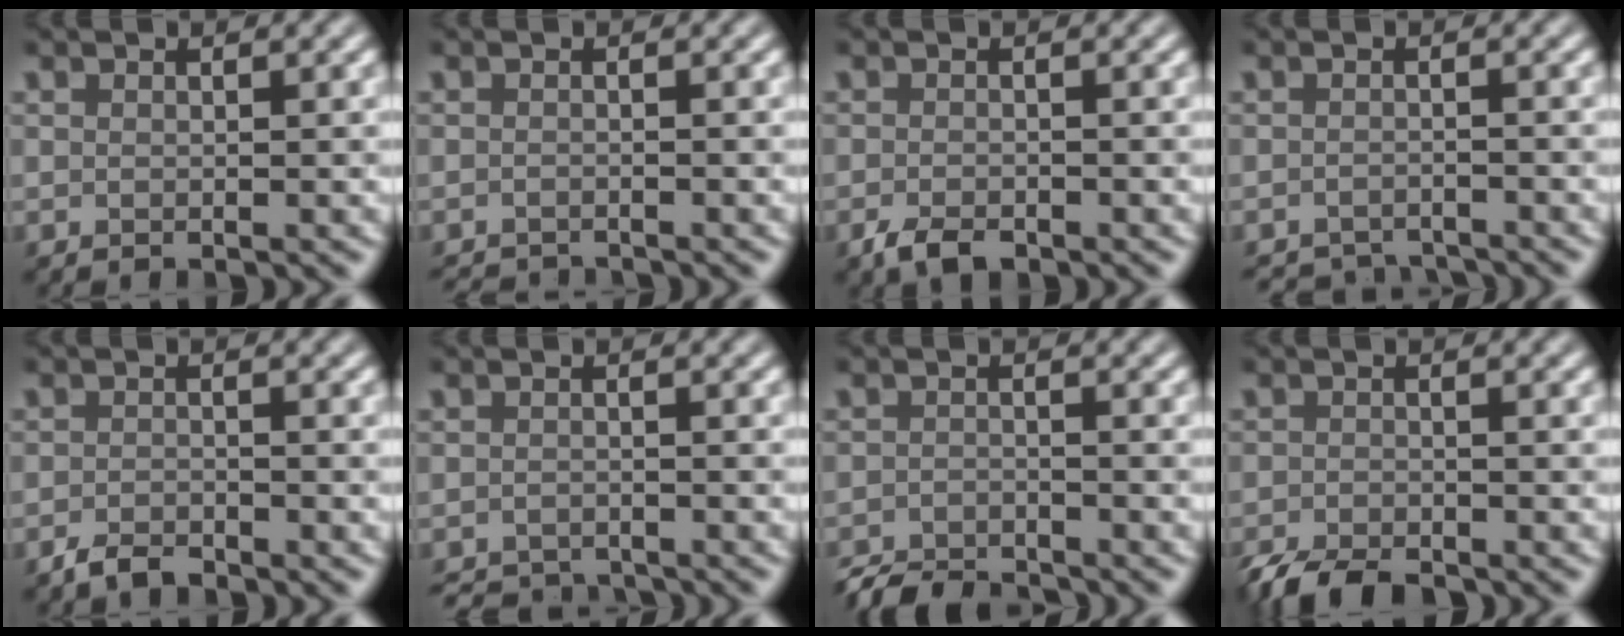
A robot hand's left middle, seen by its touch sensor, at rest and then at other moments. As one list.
[{"total": 2.5, "force": [-2.5, 0.3, 0.4], "torque": [-0.001, -0.012, -0.040]}, {"total": 2.0, "force": [-1.4, 0.9, 1.2], "torque": [-0.025, -0.003, -0.027]}, {"total": 3.7, "force": [-3.6, 0.6, 0.3], "torque": [-0.003, -0.003, -0.056]}, {"total": 1.7, "force": [-1.4, 0.6, 0.7], "torque": [-0.013, 0.002, -0.030]}, {"total": 3.2, "force": [-3.1, 0.6, 0.4], "torque": [-0.006, -0.007, -0.052]}, {"total": 3.7, "force": [-3.6, 0.6, 0.7], "torque": [-0.010, -0.008, -0.070]}, {"total": 4.0, "force": [-3.4, 1.2, 1.7], "torque": [-0.025, -0.009, -0.069]}]